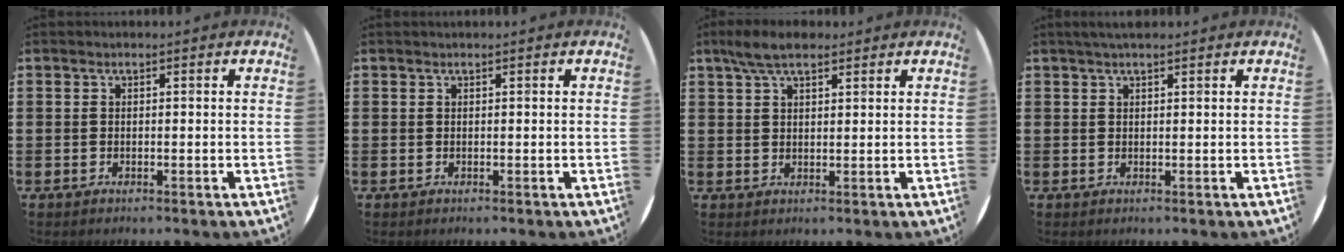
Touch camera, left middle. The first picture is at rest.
{"total": 0.0}
{"total": 4.7, "force": [3.6, 1.7, 2.5], "torque": [-0.057, 0.004, 0.067]}
{"total": 1.4, "force": [1.2, 0.1, 0.7], "torque": [-0.015, 0.003, 0.022]}